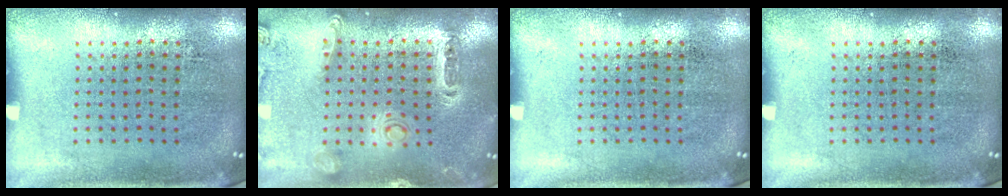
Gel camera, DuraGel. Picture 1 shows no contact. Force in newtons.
{"total": 0.9, "press": 0.9, "slide": 0.2}
{"total": 0.0}
{"total": 0.0}